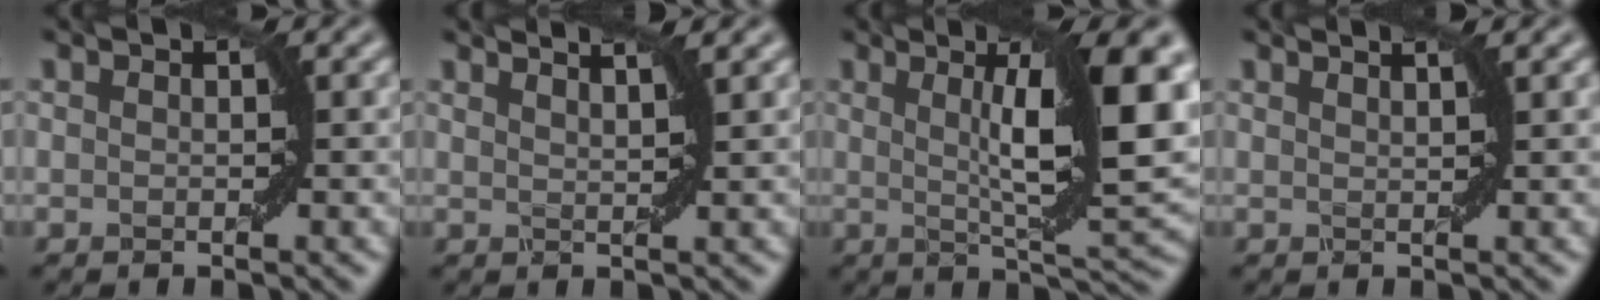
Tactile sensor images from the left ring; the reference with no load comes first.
{"total": 3.6, "force": [3.0, 0.9, 1.9], "torque": [0.001, 0.015, 0.012]}
{"total": 11.3, "force": [2.4, 2.4, 10.8], "torque": [-0.140, 0.003, 0.040]}
{"total": 2.2, "force": [1.7, 0.6, 1.2], "torque": [0.005, 0.000, 0.003]}